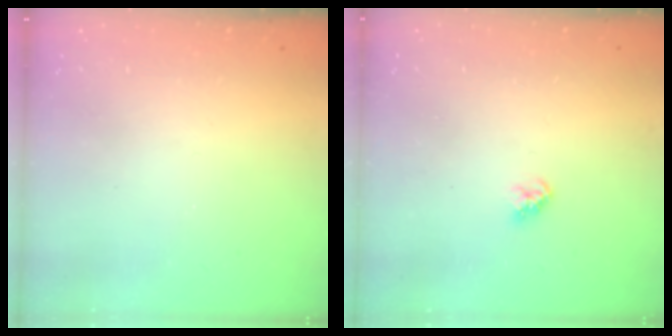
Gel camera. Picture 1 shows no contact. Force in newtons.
{"total": 3.2, "press": 3.2, "slide": 0.3}